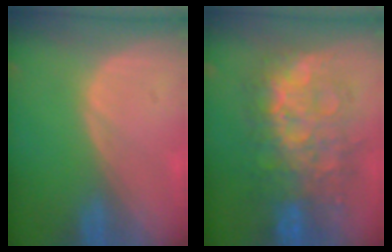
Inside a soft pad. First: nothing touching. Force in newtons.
{"total": 11.8, "press": 11.8, "slide": 1.2}